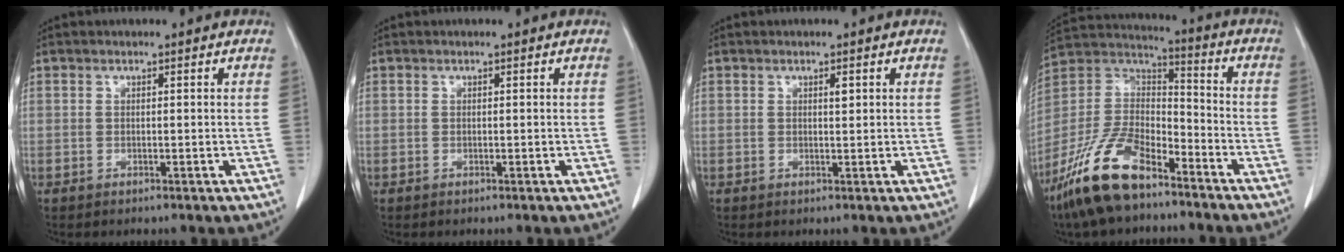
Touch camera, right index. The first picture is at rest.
{"total": 0.0}
{"total": 0.9, "force": [0.4, 0.3, 0.7], "torque": [-0.013, -0.001, 0.005]}
{"total": 15.9, "force": [-11.1, 5.9, 9.6], "torque": [-0.200, 0.005, -0.212]}